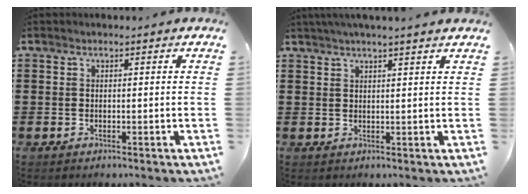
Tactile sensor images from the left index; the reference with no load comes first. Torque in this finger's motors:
{"motor_torque": [2.14, 0.00, 0.75, 0.21]}